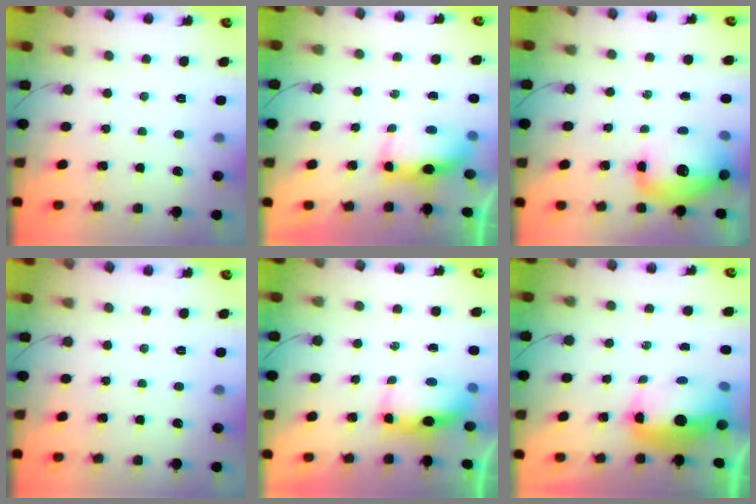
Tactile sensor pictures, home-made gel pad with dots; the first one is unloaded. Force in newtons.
{"total": 7.9, "press": 7.3, "slide": 3.1}
{"total": 14.3, "press": 13.8, "slide": 3.8}
{"total": 0.0}
{"total": 11.6, "press": 8.3, "slide": 8.0}
{"total": 8.7, "press": 8.5, "slide": 1.7}